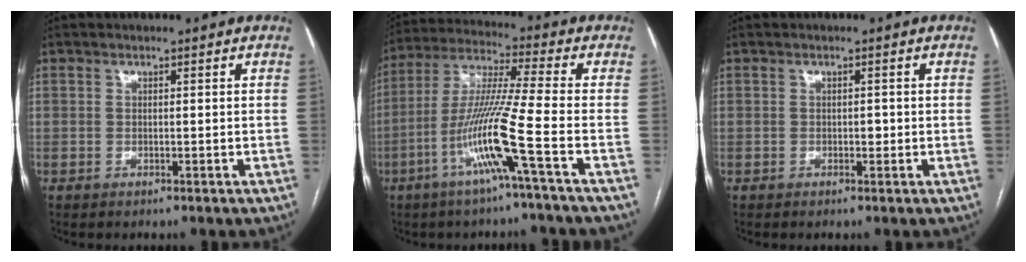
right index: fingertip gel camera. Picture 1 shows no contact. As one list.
[{"total": 12.4, "force": [-5.0, -2.0, 11.2], "torque": [-0.222, -0.007, -0.103]}, {"total": 1.0, "force": [-0.2, 0.6, 0.7], "torque": [-0.008, 0.002, -0.002]}]